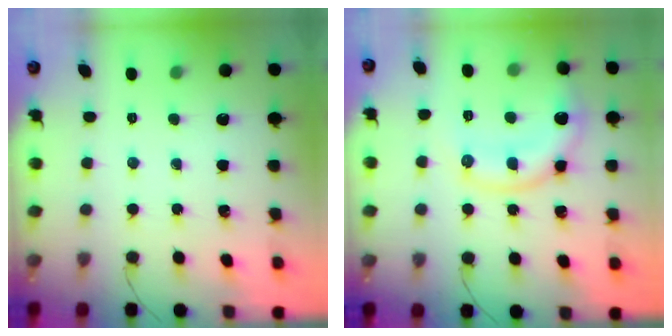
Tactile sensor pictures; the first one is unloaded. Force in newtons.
{"total": 12.3, "press": 12.3, "slide": 1.0}